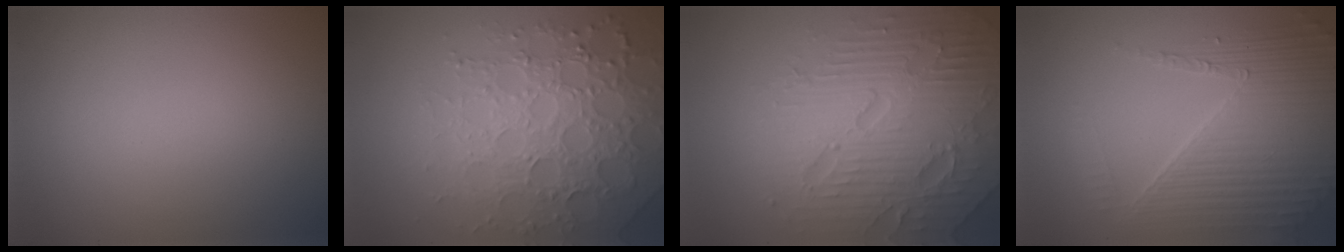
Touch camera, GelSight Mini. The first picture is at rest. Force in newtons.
{"total": 5.4, "press": 5.2, "slide": 1.5}
{"total": 7.4, "press": 7.3, "slide": 1.5}
{"total": 6.2, "press": 4.7, "slide": 4.0}